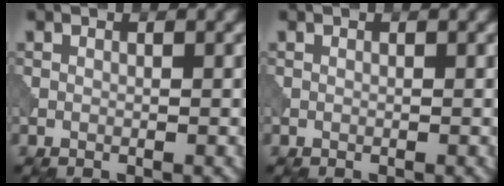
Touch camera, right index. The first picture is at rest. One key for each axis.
{"total": 0.0}